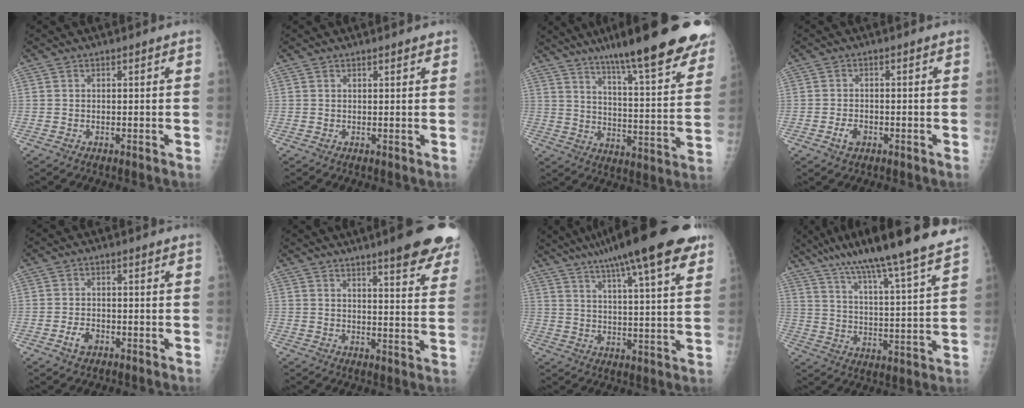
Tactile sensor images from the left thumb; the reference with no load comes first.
{"total": 1.7, "force": [1.5, 0.5, 0.7], "torque": [-0.001, -0.002, 0.017]}
{"total": 26.3, "force": [19.3, 4.1, 17.4], "torque": [-0.229, -0.076, 0.270]}
{"total": 2.4, "force": [-1.1, 1.6, 1.5], "torque": [-0.023, 0.003, -0.017]}
{"total": 2.8, "force": [-1.3, 1.9, 1.7], "torque": [-0.028, 0.004, -0.021]}
{"total": 14.6, "force": [10.4, 2.5, 9.9], "torque": [-0.096, -0.052, 0.121]}
{"total": 22.3, "force": [14.9, 3.6, 16.2], "torque": [-0.244, -0.024, 0.213]}
{"total": 23.1, "force": [18.5, 1.9, 13.6], "torque": [-0.207, -0.070, 0.281]}